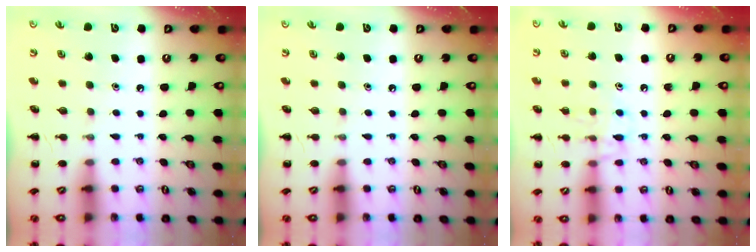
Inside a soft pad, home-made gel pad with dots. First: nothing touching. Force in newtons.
{"total": 0.0}
{"total": 8.9, "press": 8.9, "slide": 0.7}